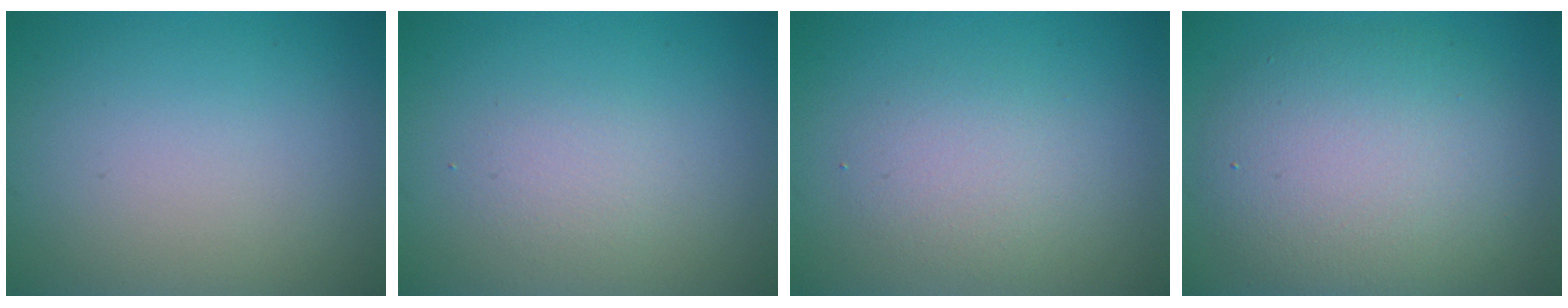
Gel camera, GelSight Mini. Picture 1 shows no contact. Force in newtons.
{"total": 1.5, "press": 1.4, "slide": 0.1}
{"total": 2.4, "press": 2.4, "slide": 0.2}
{"total": 8.1, "press": 8.1, "slide": 0.4}